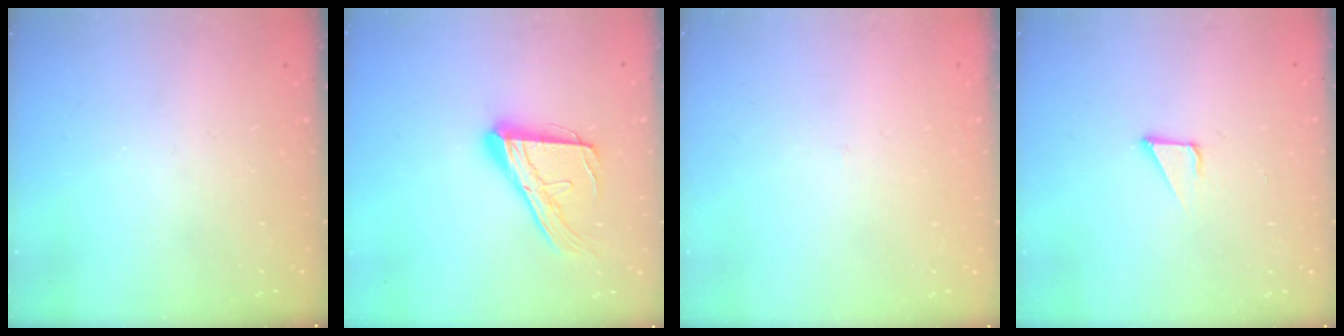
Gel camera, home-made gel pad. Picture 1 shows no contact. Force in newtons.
{"total": 15.3, "press": 15.2, "slide": 1.4}
{"total": 1.4, "press": 1.4, "slide": 0.1}
{"total": 2.4, "press": 2.4, "slide": 0.1}